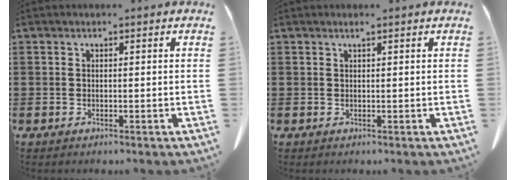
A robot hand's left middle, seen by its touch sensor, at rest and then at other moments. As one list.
[{"total": 0.6, "force": [0.4, -0.1, 0.5], "torque": [-0.010, -0.004, 0.010]}]